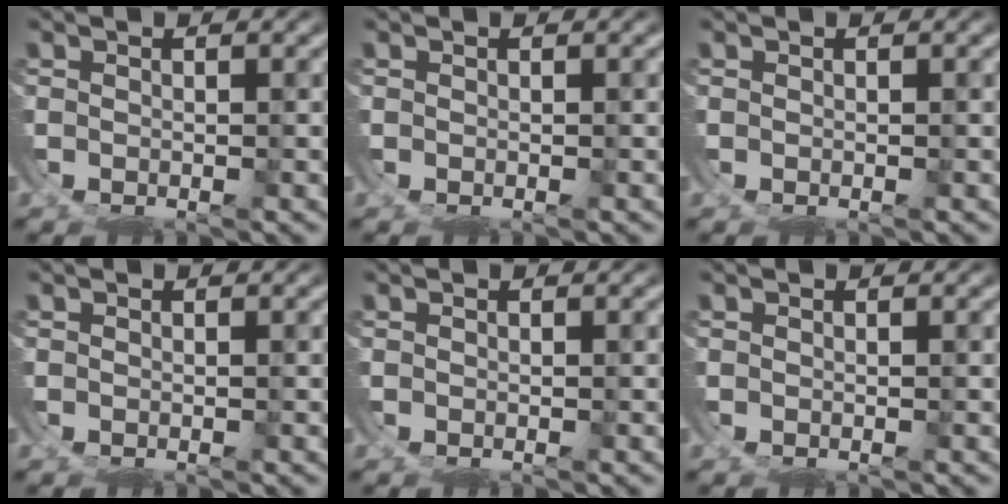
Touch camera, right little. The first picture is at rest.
{"total": 0.0}
{"total": 0.0}
{"total": 0.0}
{"total": 0.0}
{"total": 0.0}